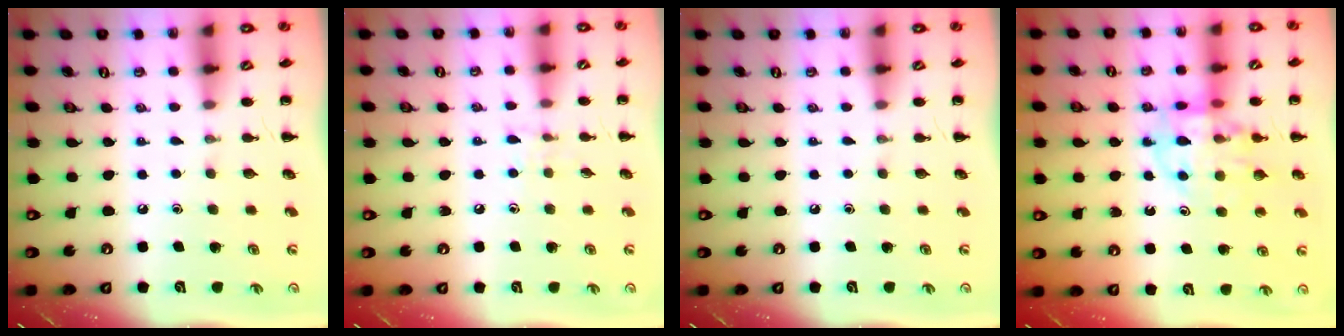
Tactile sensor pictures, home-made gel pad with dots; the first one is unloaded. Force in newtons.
{"total": 4.6, "press": 4.3, "slide": 1.4}
{"total": 0.0}
{"total": 13.0, "press": 12.7, "slide": 2.8}